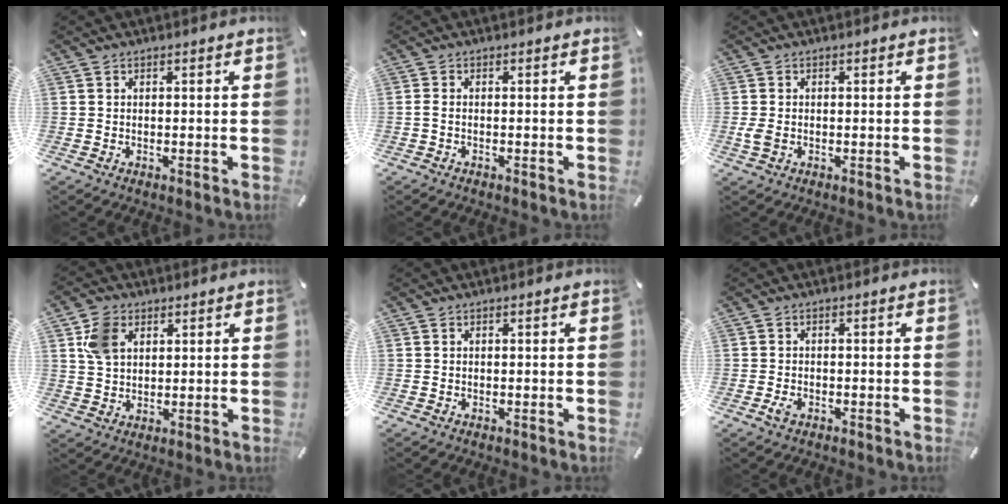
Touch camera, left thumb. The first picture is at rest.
{"total": 1.2, "force": [-0.6, 0.3, 1.0], "torque": [-0.018, -0.001, -0.010]}
{"total": 2.2, "force": [-0.6, 1.4, 1.6], "torque": [-0.042, -0.004, -0.012]}
{"total": 7.1, "force": [3.0, 5.4, 3.6], "torque": [-0.083, 0.007, 0.057]}
{"total": 0.0}
{"total": 2.0, "force": [-1.1, 1.1, 1.2], "torque": [-0.029, 0.001, -0.021]}